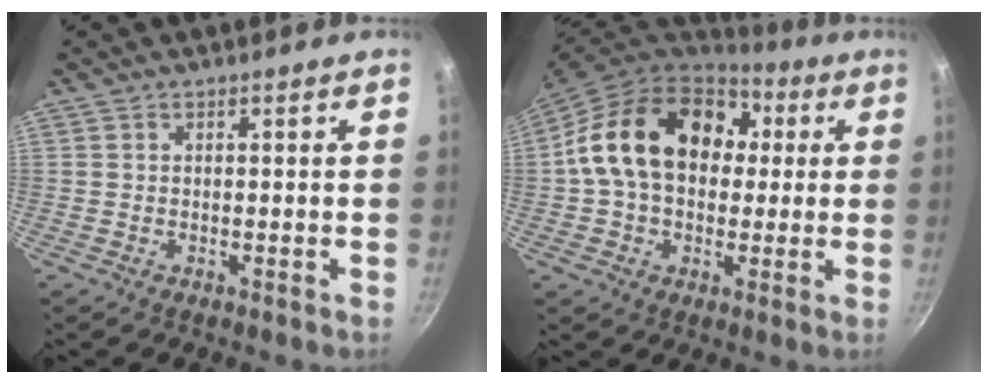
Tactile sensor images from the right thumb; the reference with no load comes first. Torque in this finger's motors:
{"motor_torque": [0.65, 0.94, 0.50, -0.44, 0.36]}